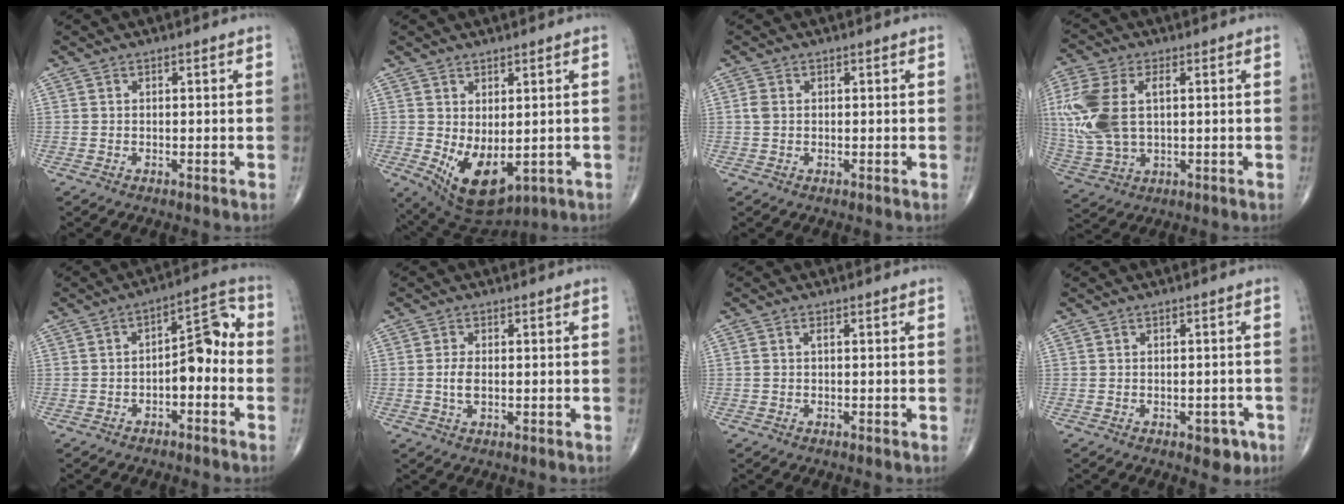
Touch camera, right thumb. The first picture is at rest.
{"total": 10.0, "force": [-1.2, 5.3, 8.4], "torque": [-0.130, -0.012, 0.008]}
{"total": 1.5, "force": [0.2, 1.1, 1.1], "torque": [-0.028, 0.002, 0.003]}
{"total": 14.9, "force": [2.2, 8.5, 11.9], "torque": [-0.290, 0.003, 0.048]}
{"total": 8.4, "force": [-1.8, 4.1, 7.0], "torque": [-0.080, 0.043, -0.036]}
{"total": 2.8, "force": [-0.1, 1.4, 2.4], "torque": [-0.051, -0.003, -0.003]}
{"total": 0.7, "force": [0.1, 0.2, 0.6], "torque": [-0.015, 0.004, 0.001]}
{"total": 3.6, "force": [-1.8, 2.1, 2.3], "torque": [-0.009, 0.006, -0.019]}